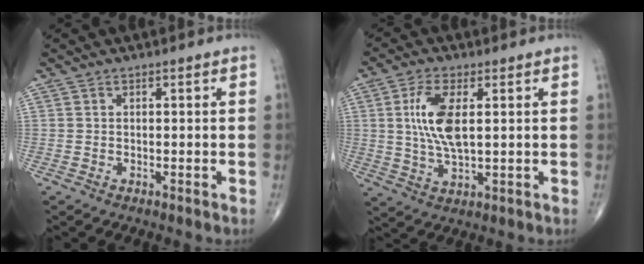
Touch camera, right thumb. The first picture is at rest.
{"total": 9.2, "force": [1.7, 3.8, 8.2], "torque": [-0.175, -0.008, 0.036]}